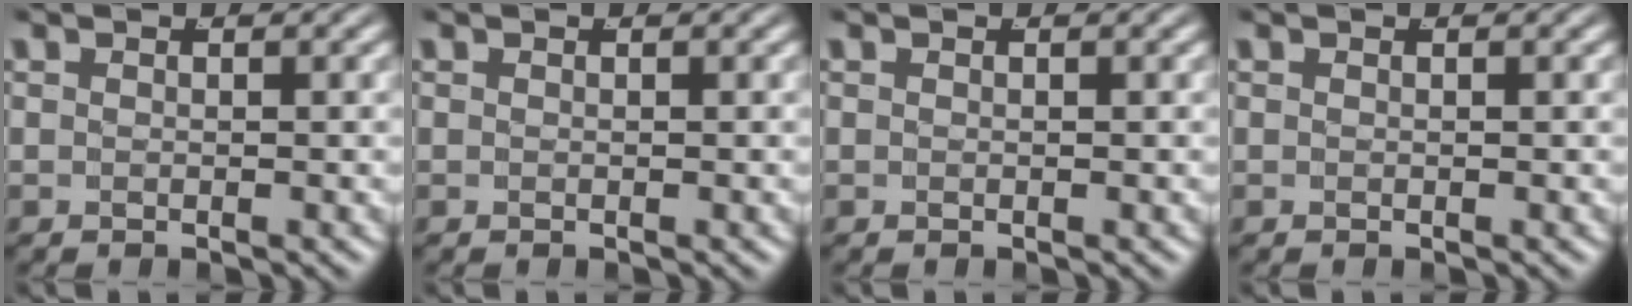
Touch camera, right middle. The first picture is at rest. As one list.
[{"total": 0.0}, {"total": 0.0}, {"total": 0.0}]